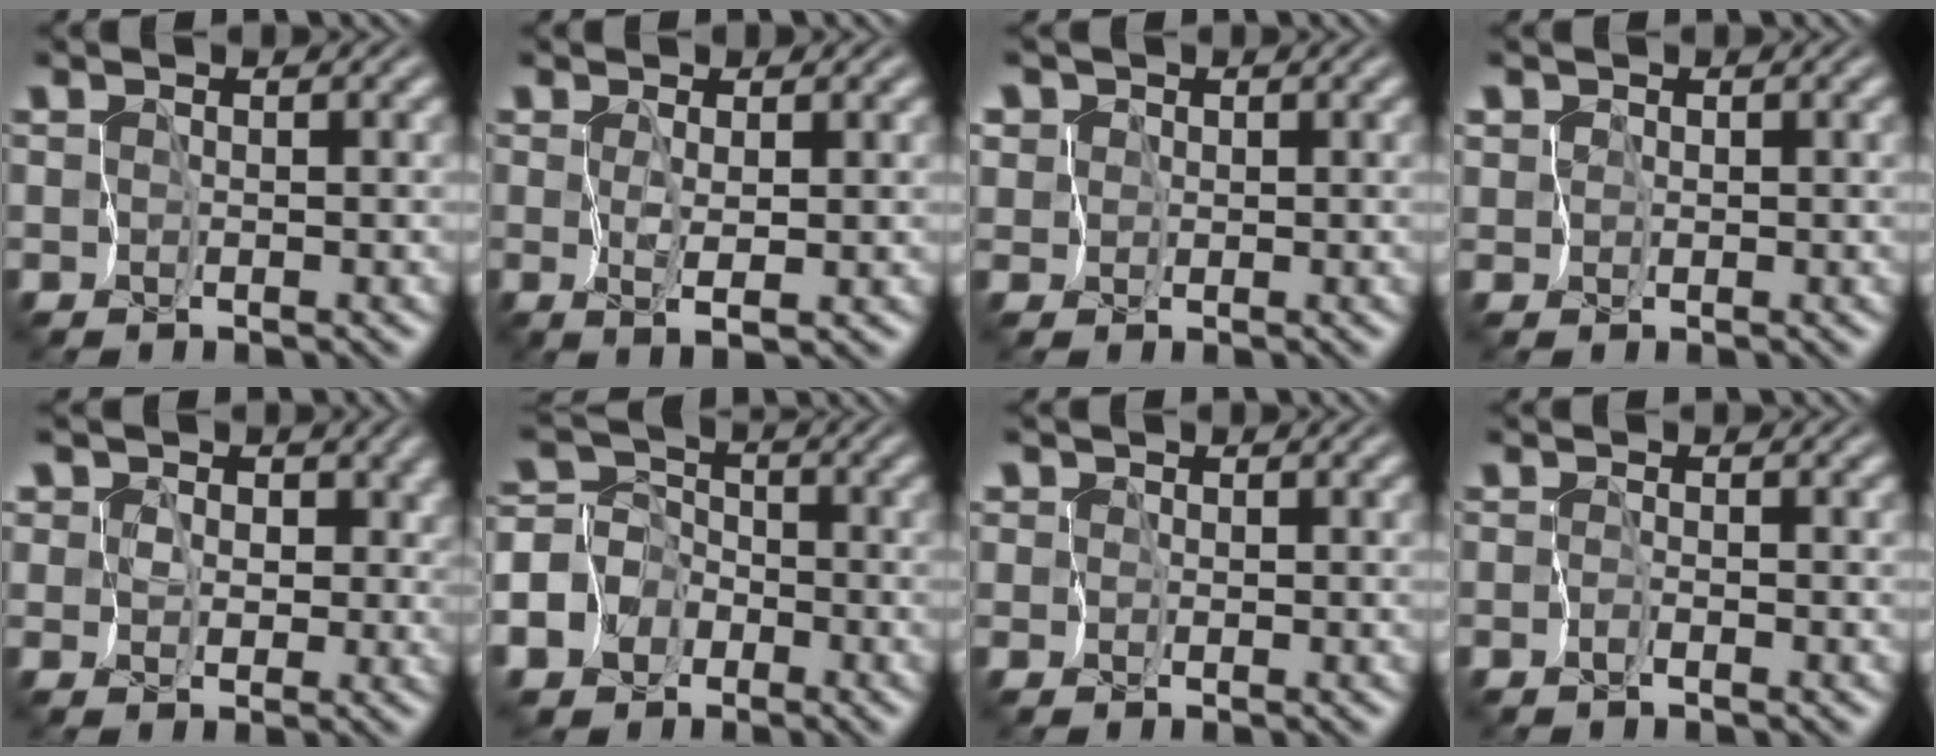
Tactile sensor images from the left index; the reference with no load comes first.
{"total": 1.2, "force": [0.3, 0.2, 1.2], "torque": [-0.024, -0.005, 0.009]}
{"total": 3.4, "force": [1.6, 2.9, 0.9], "torque": [-0.027, 0.012, 0.018]}
{"total": 0.9, "force": [0.4, 0.9, -0.1], "torque": [0.005, -0.001, 0.007]}
{"total": 7.6, "force": [2.8, 6.2, 3.3], "torque": [-0.060, 0.016, 0.023]}
{"total": 8.6, "force": [-3.9, 7.5, 1.4], "torque": [-0.047, 0.001, -0.094]}
{"total": 2.3, "force": [0.9, 2.0, 0.7], "torque": [-0.003, 0.015, 0.002]}
{"total": 0.6, "force": [-0.6, 0.1, 0.0], "torque": [0.001, -0.003, -0.014]}